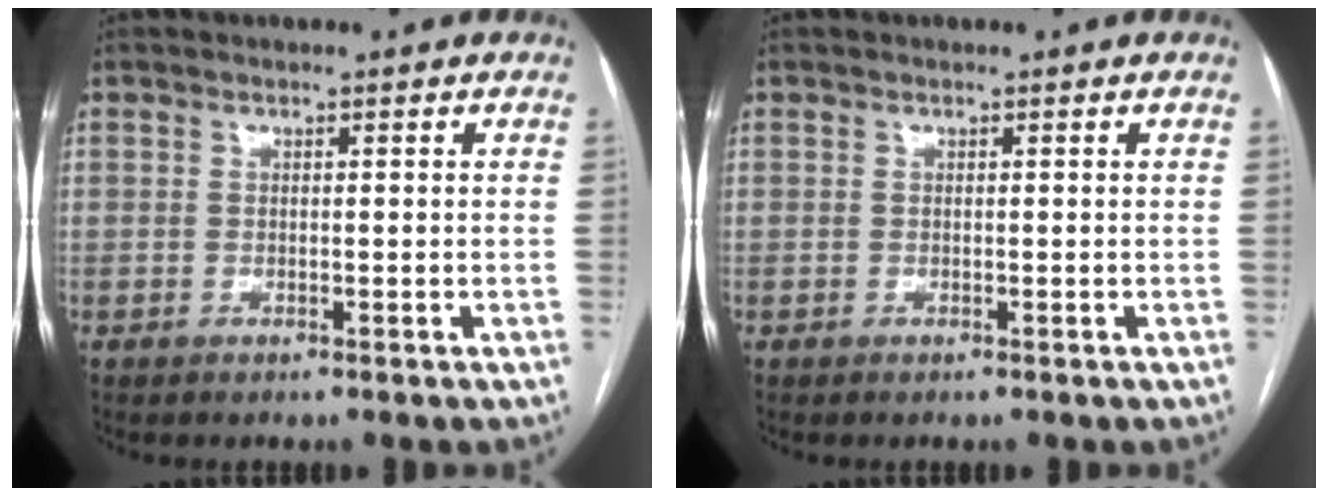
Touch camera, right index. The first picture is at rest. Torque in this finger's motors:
{"motor_torque": [0.00, 0.00, 0.00, 0.01]}